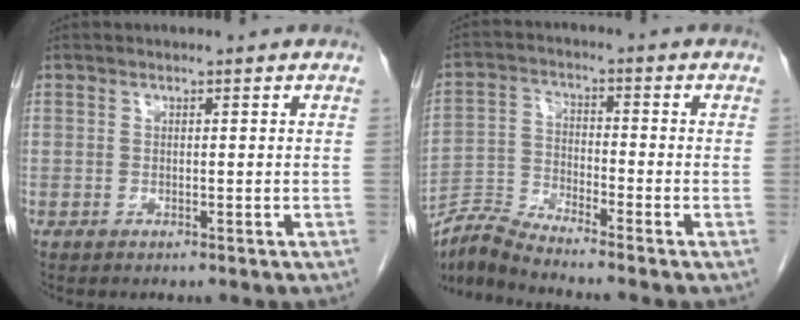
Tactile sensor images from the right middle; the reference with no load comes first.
{"total": 6.8, "force": [-6.5, -1.5, 0.9], "torque": [-0.027, -0.013, -0.132]}